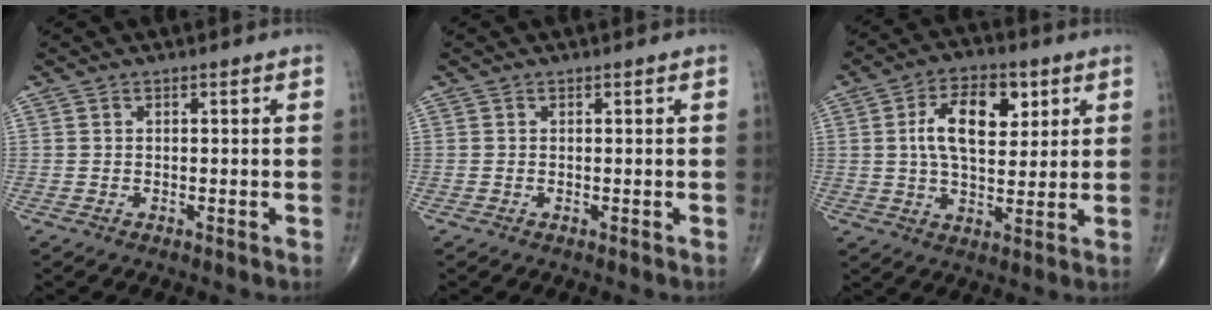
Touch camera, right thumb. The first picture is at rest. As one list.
[{"total": 0.0}, {"total": 12.2, "force": [3.3, 6.8, 9.6], "torque": [-0.138, -0.005, 0.054]}]